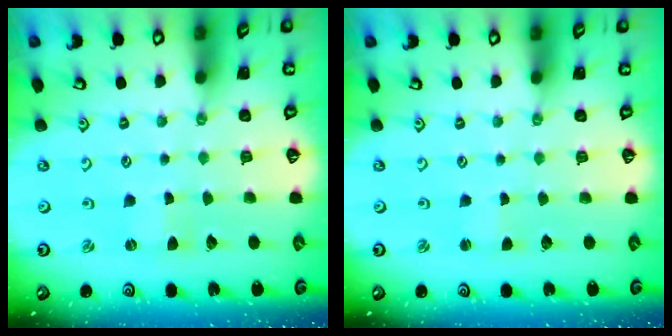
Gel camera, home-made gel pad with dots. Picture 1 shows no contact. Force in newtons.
{"total": 0.0}